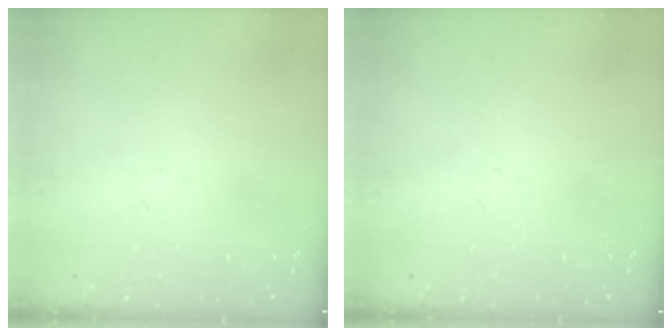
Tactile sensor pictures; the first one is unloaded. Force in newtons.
{"total": 0.0}